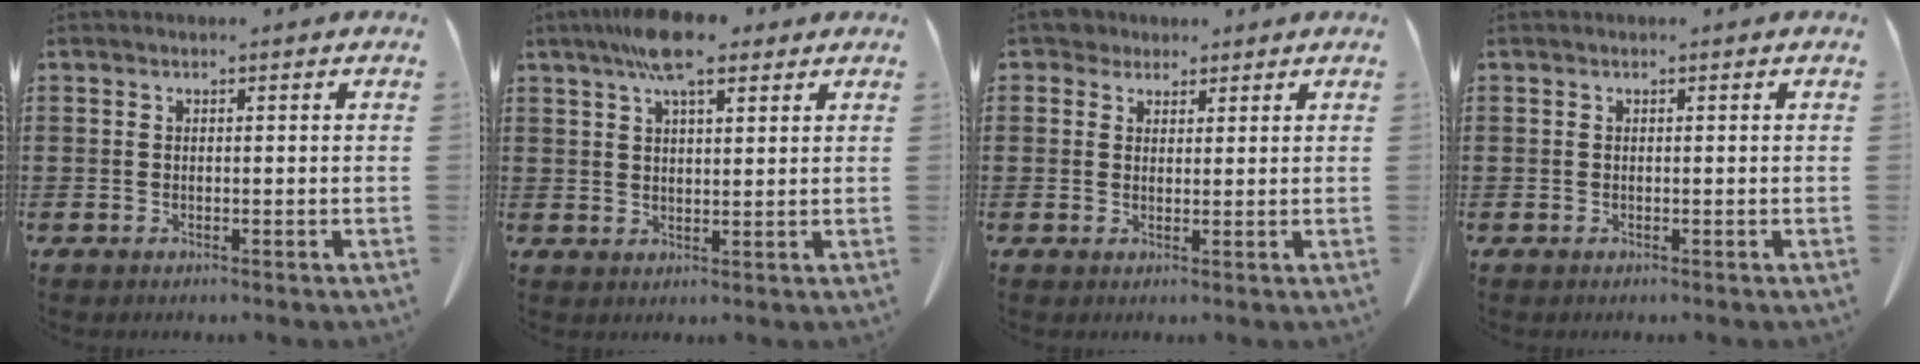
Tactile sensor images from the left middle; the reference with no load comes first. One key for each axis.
{"total": 8.1, "fx": 5.3, "fy": 2.4, "fz": 5.7, "tx": -0.114, "ty": 0.001, "tz": 0.093}
{"total": 2.6, "fx": 2.2, "fy": 1.4, "fz": 0.2, "tx": -0.006, "ty": 0.006, "tz": 0.040}
{"total": 0.0}